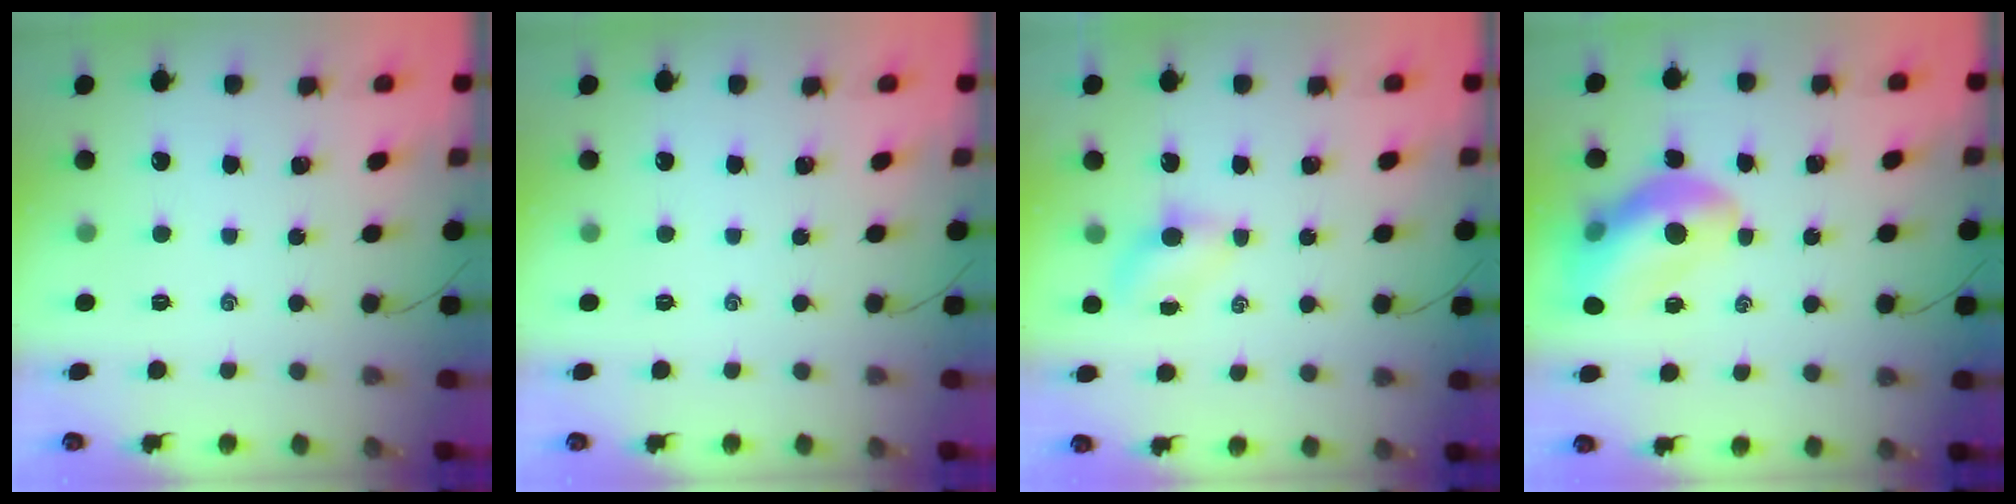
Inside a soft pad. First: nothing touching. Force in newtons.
{"total": 0.0}
{"total": 4.1, "press": 3.9, "slide": 1.1}
{"total": 13.6, "press": 12.9, "slide": 4.1}